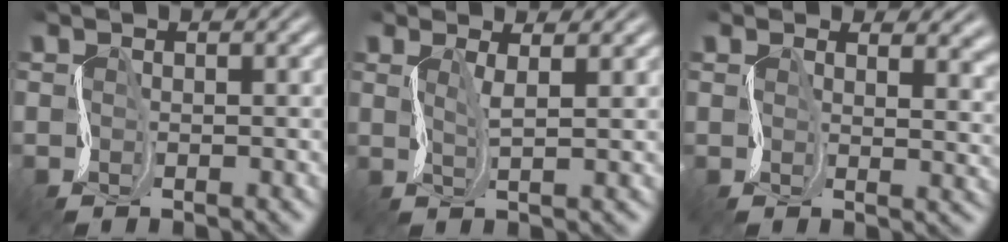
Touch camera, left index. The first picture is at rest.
{"total": 1.5, "force": [1.2, 0.5, 0.6], "torque": [-0.009, 0.004, 0.019]}
{"total": 5.9, "force": [3.5, 3.6, 3.1], "torque": [-0.015, 0.009, 0.043]}